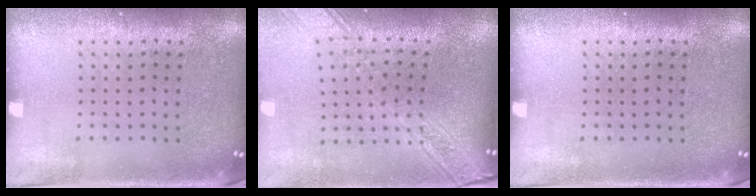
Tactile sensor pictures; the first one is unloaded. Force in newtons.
{"total": 2.7, "press": 2.2, "slide": 1.5}
{"total": 0.0}